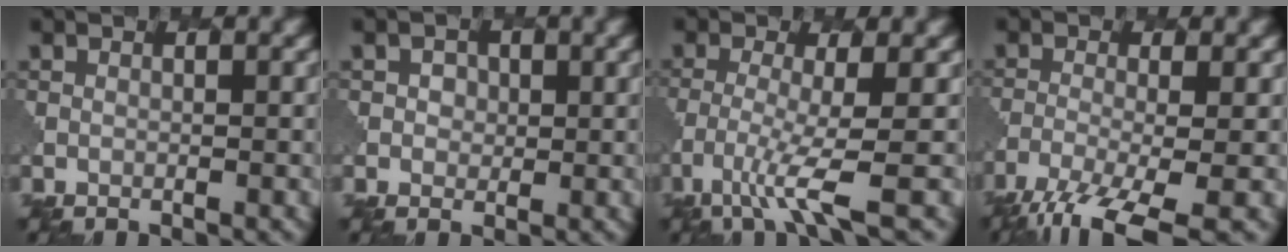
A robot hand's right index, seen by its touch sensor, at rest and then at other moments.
{"total": 1.8, "force": [0.4, 1.6, 0.5], "torque": [0.002, 0.000, 0.005]}
{"total": 4.4, "force": [-2.1, 0.6, 3.8], "torque": [-0.080, -0.012, -0.050]}
{"total": 7.7, "force": [-5.0, 1.9, 5.5], "torque": [-0.099, -0.016, -0.099]}